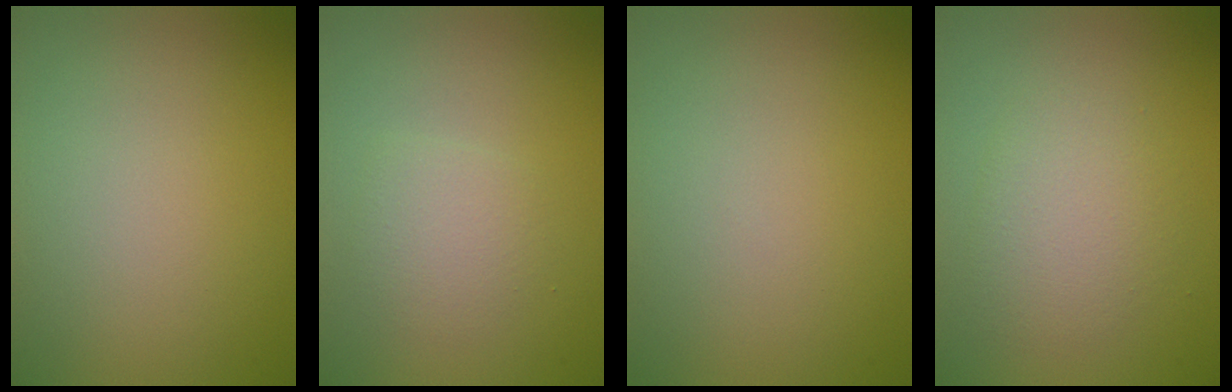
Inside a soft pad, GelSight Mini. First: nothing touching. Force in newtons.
{"total": 1.9, "press": 1.9, "slide": 0.1}
{"total": 0.0}
{"total": 2.9, "press": 2.9, "slide": 0.1}